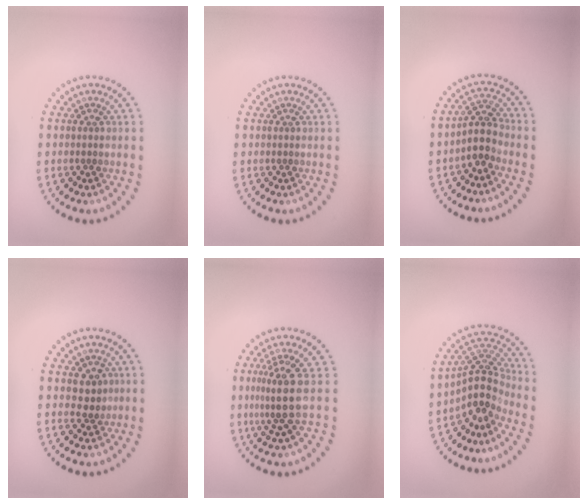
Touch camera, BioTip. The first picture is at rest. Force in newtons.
{"total": 0.0}
{"total": 2.7, "press": 2.3, "slide": 1.6}
{"total": 1.8, "press": 1.6, "slide": 0.9}
{"total": 3.5, "press": 2.6, "slide": 2.3}
{"total": 4.1, "press": 2.8, "slide": 2.9}